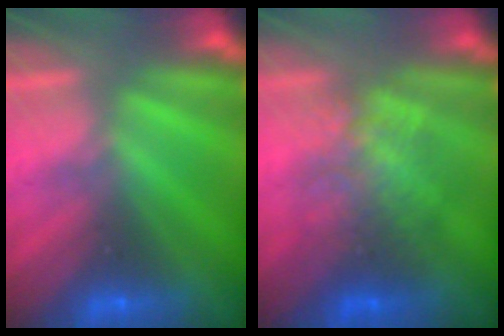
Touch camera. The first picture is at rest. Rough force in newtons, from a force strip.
{"total": 2.3}